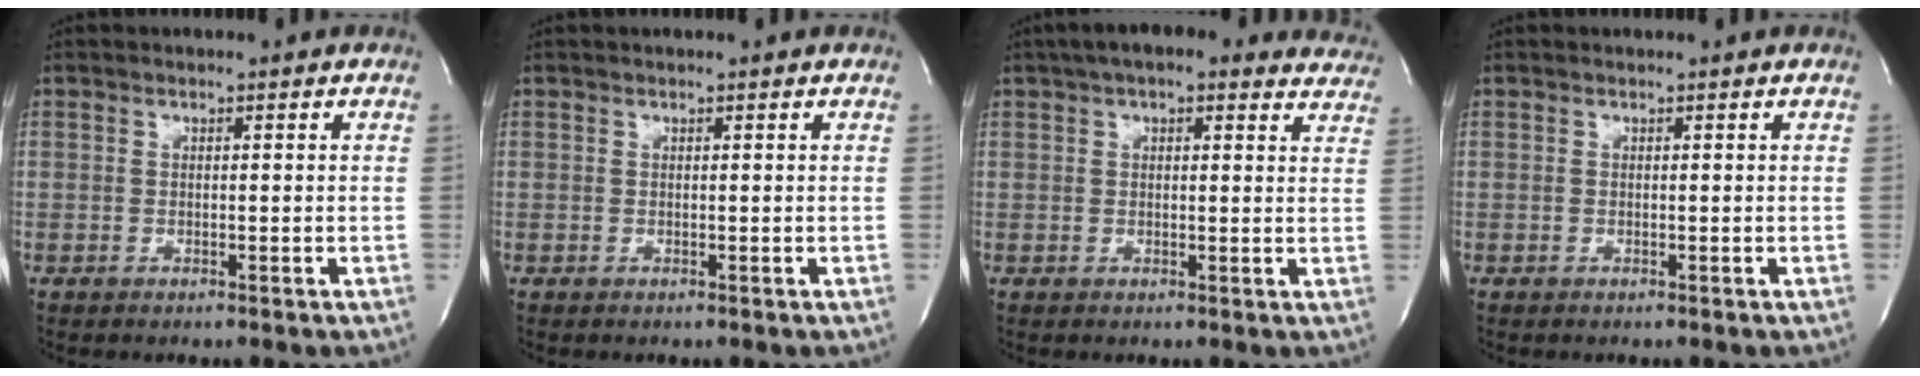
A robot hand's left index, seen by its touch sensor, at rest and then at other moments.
{"total": 1.2, "force": [1.1, 0.0, 0.4], "torque": [-0.009, 0.014, 0.015]}
{"total": 16.5, "force": [13.8, 5.0, 7.5], "torque": [-0.090, 0.036, 0.158]}
{"total": 0.0}